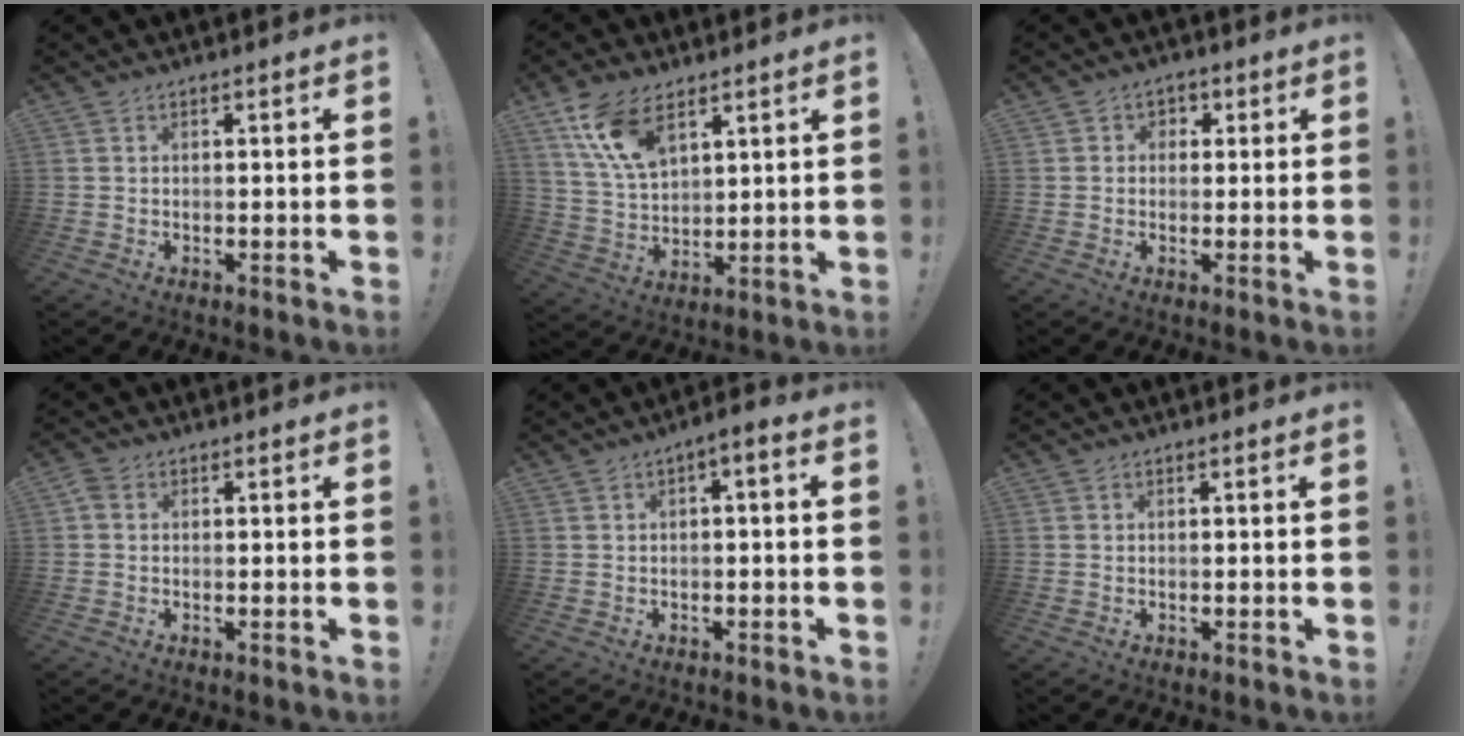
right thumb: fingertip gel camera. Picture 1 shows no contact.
{"total": 13.4, "force": [8.1, 6.9, 8.2], "torque": [-0.159, -0.031, 0.154]}
{"total": 2.8, "force": [0.2, 2.7, 0.8], "torque": [-0.006, 0.003, 0.001]}
{"total": 1.6, "force": [0.3, 1.3, 0.9], "torque": [-0.019, 0.004, 0.006]}
{"total": 3.1, "force": [-1.2, 0.7, 2.8], "torque": [-0.038, 0.007, -0.023]}
{"total": 0.0}